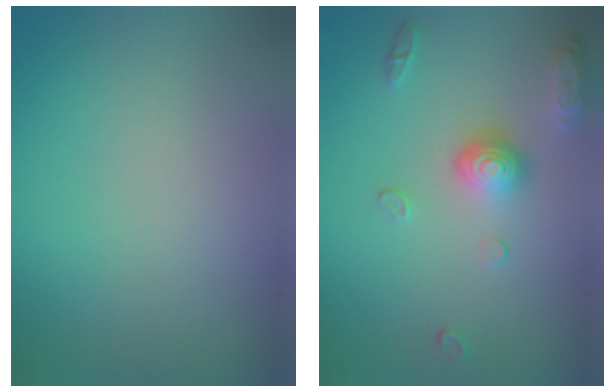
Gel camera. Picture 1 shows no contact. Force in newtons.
{"total": 3.7, "press": 3.0, "slide": 2.1}